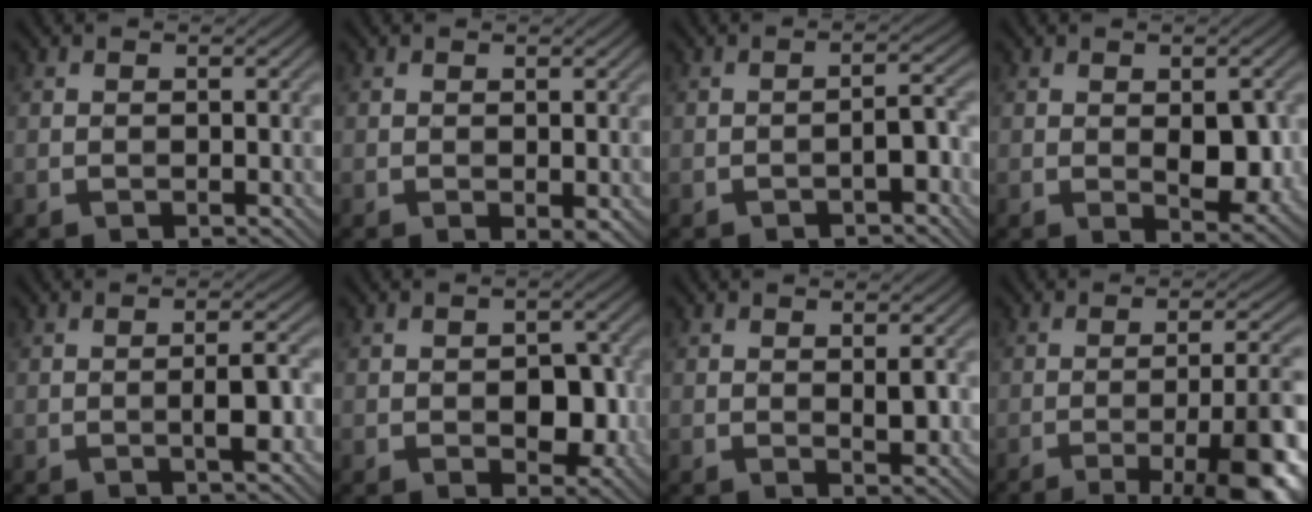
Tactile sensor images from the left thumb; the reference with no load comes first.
{"total": 1.4, "force": [-0.1, 0.6, 1.2], "torque": [-0.019, -0.005, 0.001]}
{"total": 2.3, "force": [-1.5, 0.5, 1.7], "torque": [-0.025, 0.011, -0.027]}
{"total": 4.9, "force": [-0.3, 2.3, 4.3], "torque": [-0.068, -0.007, 0.000]}
{"total": 2.7, "force": [-1.0, 0.2, 2.5], "torque": [-0.041, 0.008, -0.023]}
{"total": 4.8, "force": [-1.0, 2.9, 3.7], "torque": [-0.054, -0.007, -0.013]}
{"total": 2.1, "force": [0.3, 0.8, 1.9], "torque": [-0.031, -0.006, 0.007]}
{"total": 13.5, "force": [-6.8, 3.1, 11.3], "torque": [-0.123, 0.017, -0.096]}